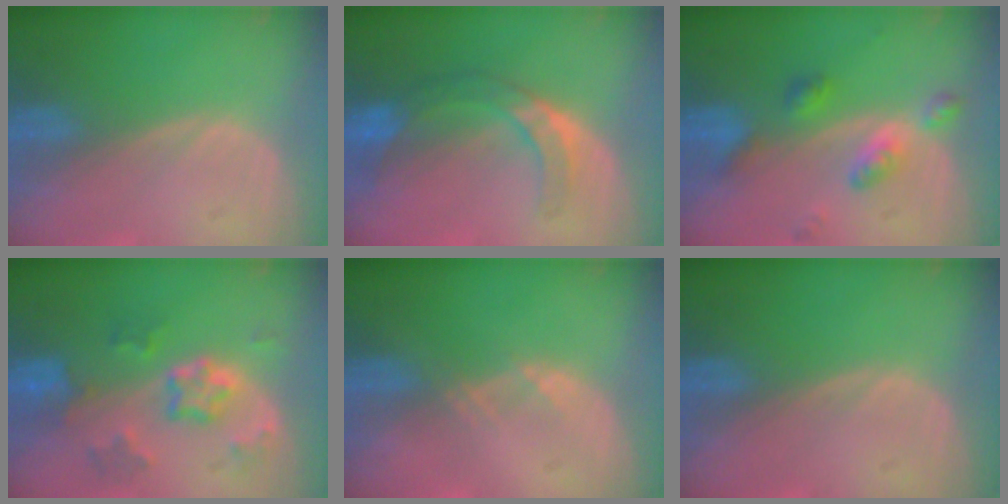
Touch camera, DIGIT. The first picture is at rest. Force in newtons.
{"total": 7.3, "press": 6.4, "slide": 3.5}
{"total": 5.2, "press": 5.2, "slide": 0.1}
{"total": 7.3, "press": 6.4, "slide": 3.4}
{"total": 1.1, "press": 1.0, "slide": 0.2}
{"total": 0.0}